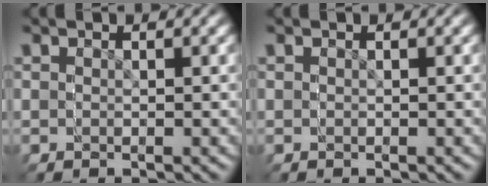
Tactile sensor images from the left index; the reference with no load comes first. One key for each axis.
{"total": 0.0}